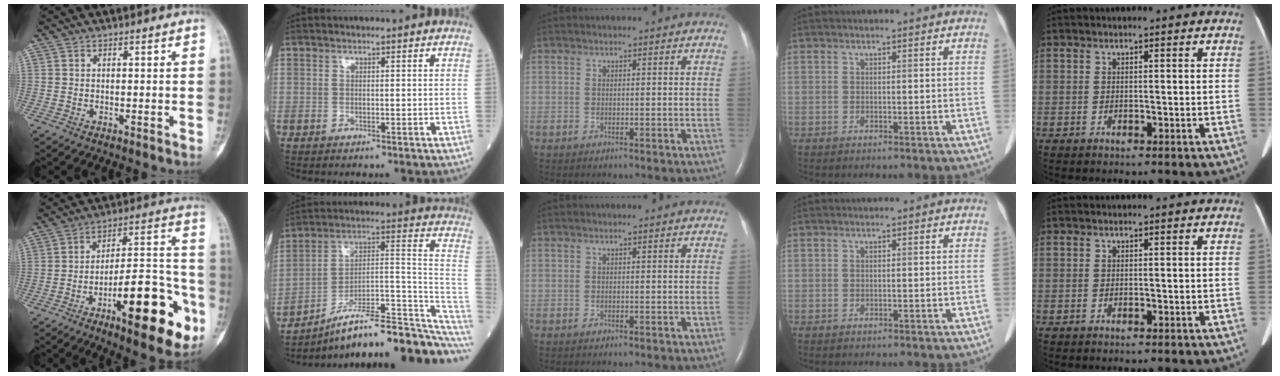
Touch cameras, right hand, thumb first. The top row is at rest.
{"thumb": {"total": 23.2, "force": [-9.9, 7.6, 19.5], "torque": [-0.249, 0.057, -0.142]}, "index": {"total": 21.8, "force": [-15.3, 5.7, 14.4], "torque": [-0.136, 0.053, -0.225]}}